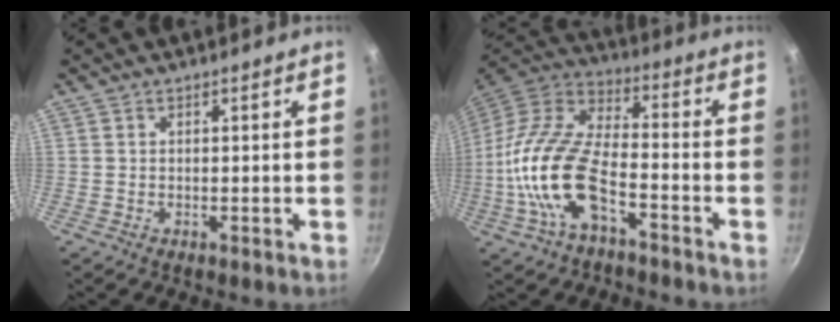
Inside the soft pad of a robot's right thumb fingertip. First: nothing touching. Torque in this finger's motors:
{"motor_torque": [1.44, 1.18, 2.10, -0.26, 0.64]}